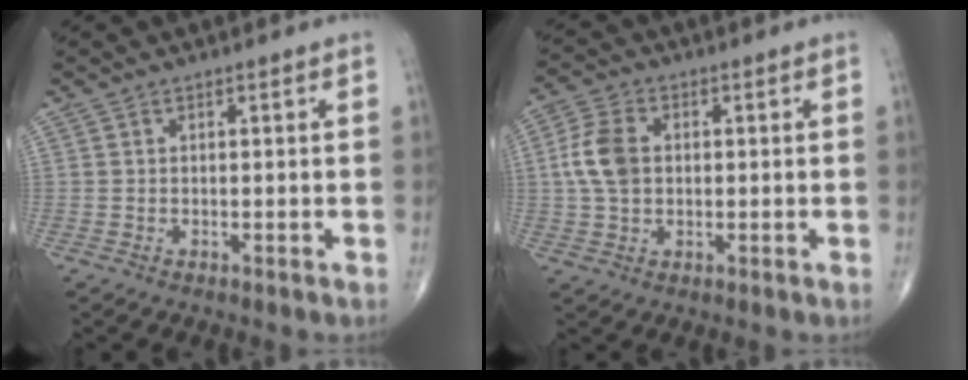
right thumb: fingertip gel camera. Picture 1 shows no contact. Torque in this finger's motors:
{"motor_torque": [-0.31, 0.70, 0.97, 0.14, 0.06]}